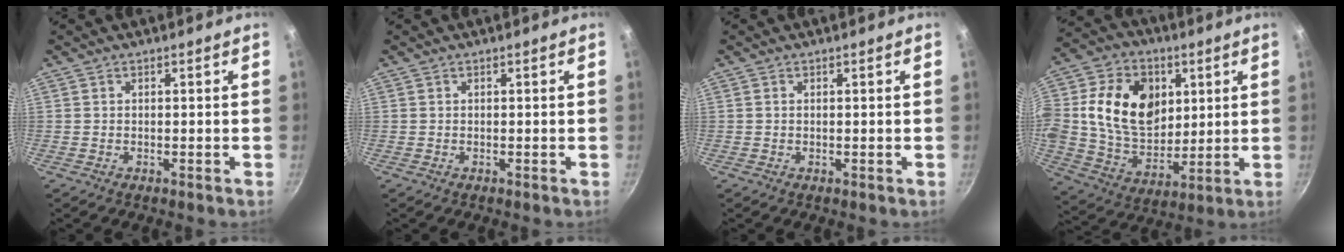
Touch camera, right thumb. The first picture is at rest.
{"total": 0.0}
{"total": 0.0}
{"total": 20.5, "force": [4.3, 15.0, 13.3], "torque": [-0.213, -0.008, 0.076]}